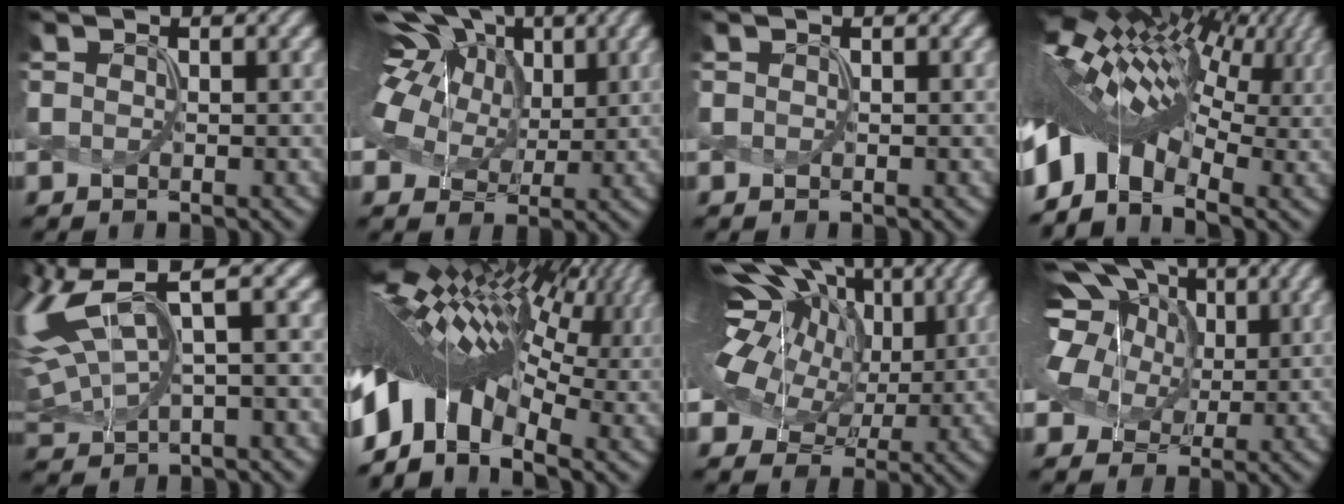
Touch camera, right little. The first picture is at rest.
{"total": 14.6, "force": [5.6, 9.6, 9.5], "torque": [-0.185, 0.042, 0.074]}
{"total": 0.0}
{"total": 14.1, "force": [1.4, 7.1, 12.1], "torque": [-0.236, 0.029, 0.024]}
{"total": 8.7, "force": [3.3, 3.2, 7.3], "torque": [-0.184, 0.017, 0.062]}
{"total": 14.8, "force": [0.2, 7.8, 12.5], "torque": [-0.241, 0.037, -0.007]}
{"total": 18.2, "force": [5.7, 11.6, 12.8], "torque": [-0.245, 0.046, 0.079]}
{"total": 13.4, "force": [5.2, 9.6, 7.8], "torque": [-0.170, 0.049, 0.066]}